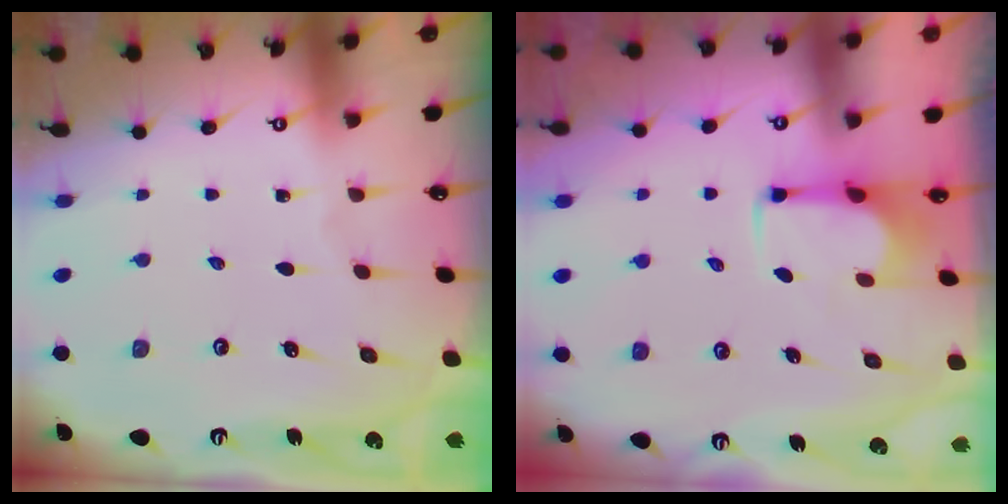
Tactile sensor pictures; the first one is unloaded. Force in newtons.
{"total": 2.7, "press": 2.5, "slide": 0.9}